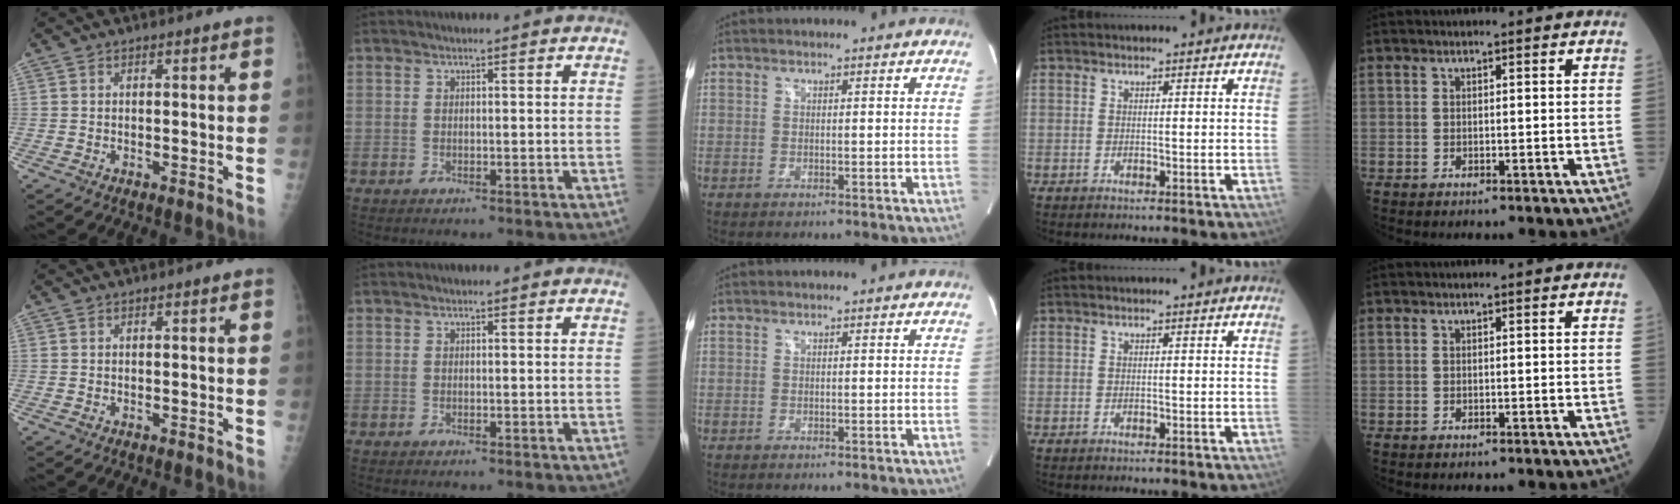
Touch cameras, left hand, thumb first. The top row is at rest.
{}